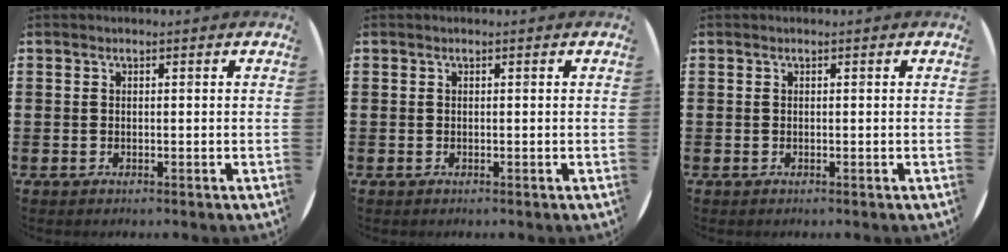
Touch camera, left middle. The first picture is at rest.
{"total": 0.0}
{"total": 0.0}